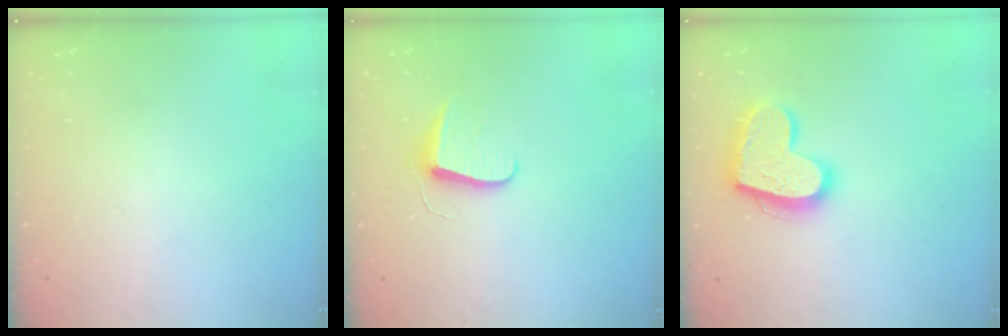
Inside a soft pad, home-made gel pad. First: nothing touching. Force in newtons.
{"total": 7.1, "press": 7.1, "slide": 0.7}
{"total": 17.6, "press": 17.6, "slide": 1.4}